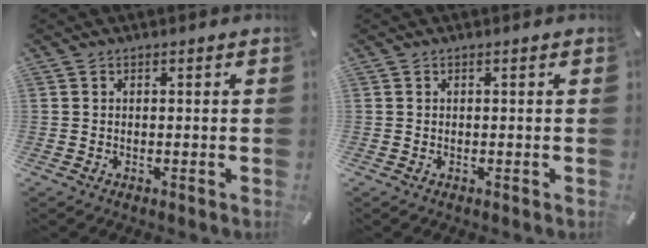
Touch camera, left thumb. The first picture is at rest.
{"total": 0.0}